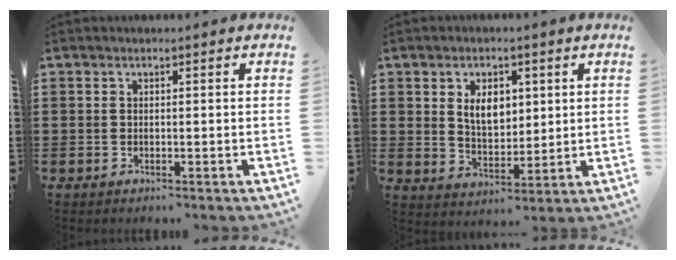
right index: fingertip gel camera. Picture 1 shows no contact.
{"total": 5.5, "force": [1.7, 3.6, 3.8], "torque": [-0.071, 0.007, 0.025]}